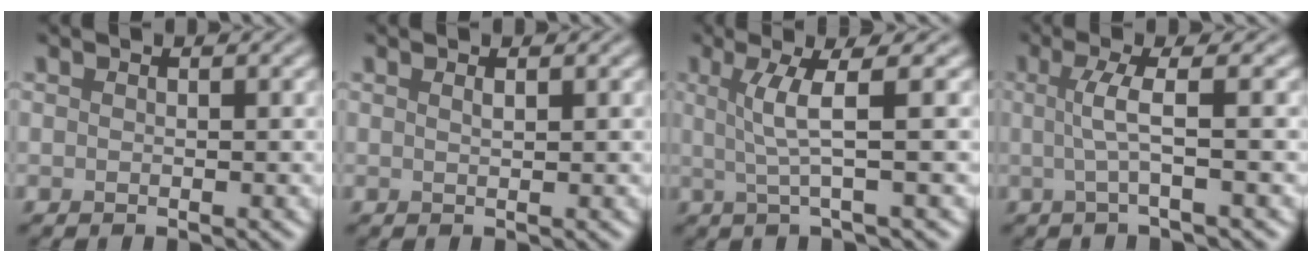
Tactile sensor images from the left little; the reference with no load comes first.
{"total": 0.7, "force": [0.4, 0.2, 0.6], "torque": [-0.005, 0.001, 0.006]}
{"total": 3.8, "force": [0.6, 0.6, 3.7], "torque": [-0.070, 0.003, 0.015]}
{"total": 3.0, "force": [0.1, 0.6, 3.0], "torque": [-0.057, 0.001, -0.005]}